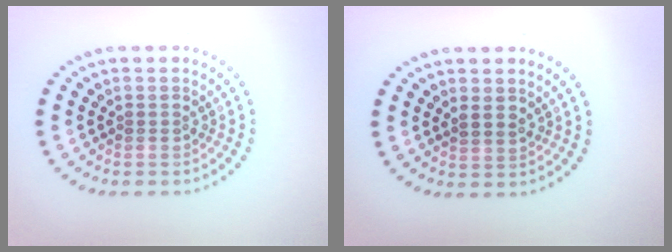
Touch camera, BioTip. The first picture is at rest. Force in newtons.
{"total": 0.8, "press": 0.6, "slide": 0.5}